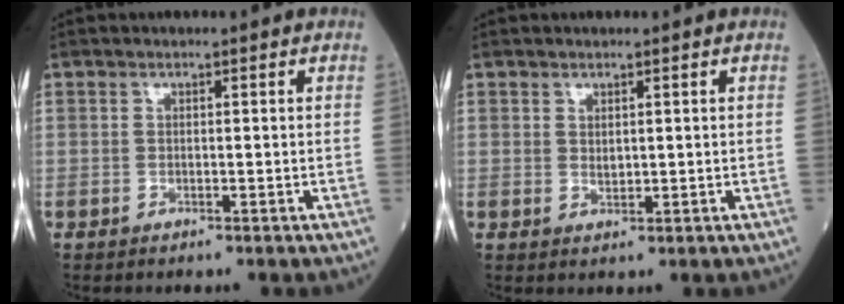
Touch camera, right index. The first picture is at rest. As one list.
[{"total": 1.2, "force": [0.5, 0.6, 0.9], "torque": [-0.014, -0.005, 0.013]}]